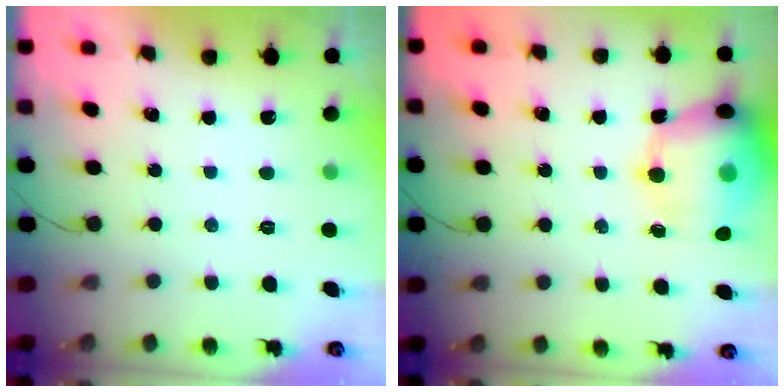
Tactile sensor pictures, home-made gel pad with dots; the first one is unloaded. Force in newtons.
{"total": 17.3, "press": 17.1, "slide": 2.4}